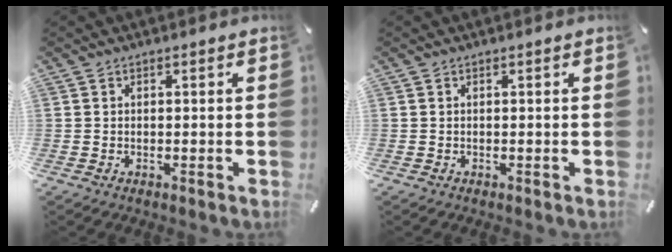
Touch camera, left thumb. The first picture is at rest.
{"total": 0.0}